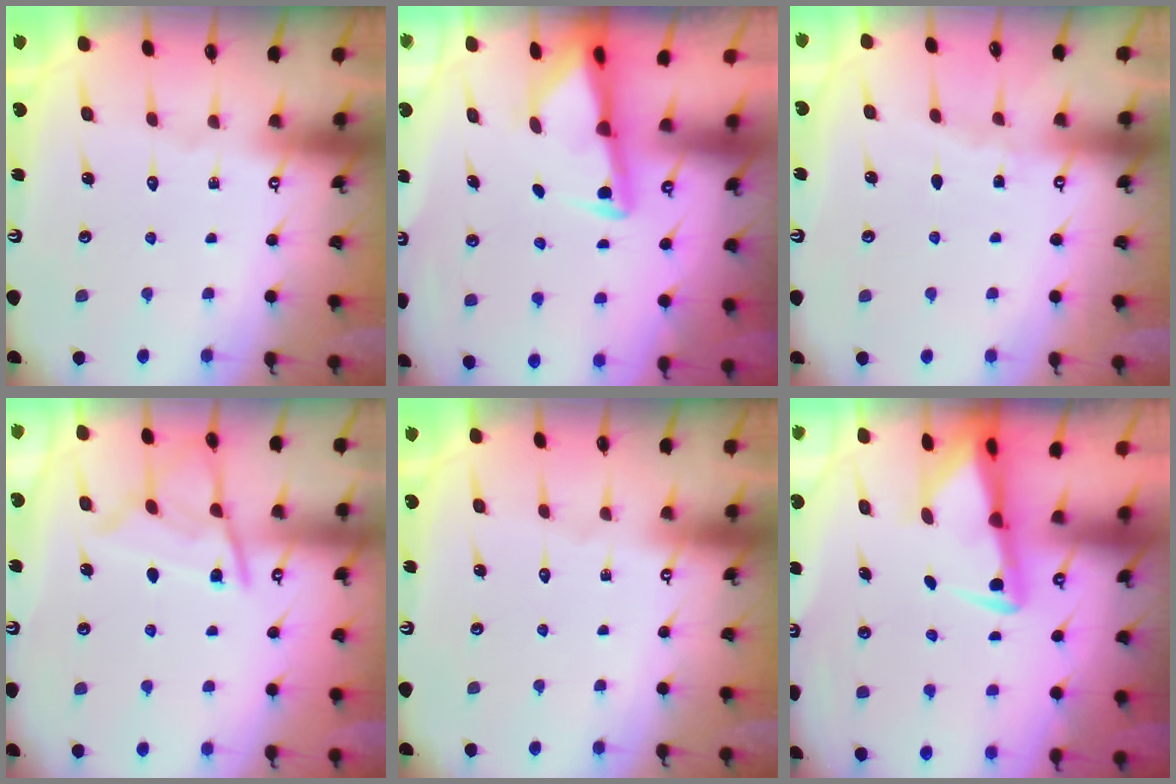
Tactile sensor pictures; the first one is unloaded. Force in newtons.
{"total": 3.0, "press": 3.0, "slide": 0.6}
{"total": 3.9, "press": 3.8, "slide": 0.5}
{"total": 11.1, "press": 11.0, "slide": 1.1}
{"total": 0.0}
{"total": 2.9, "press": 2.8, "slide": 0.5}